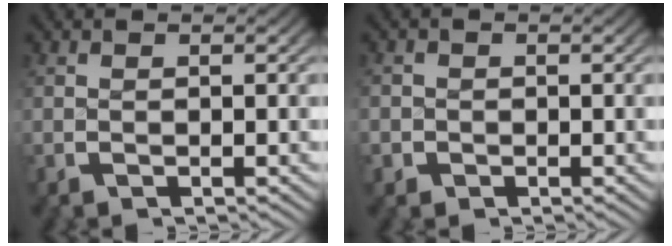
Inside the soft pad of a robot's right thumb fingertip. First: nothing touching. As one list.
[{"total": 2.0, "force": [-0.6, 1.9, 0.2], "torque": [-0.006, -0.010, -0.011]}]